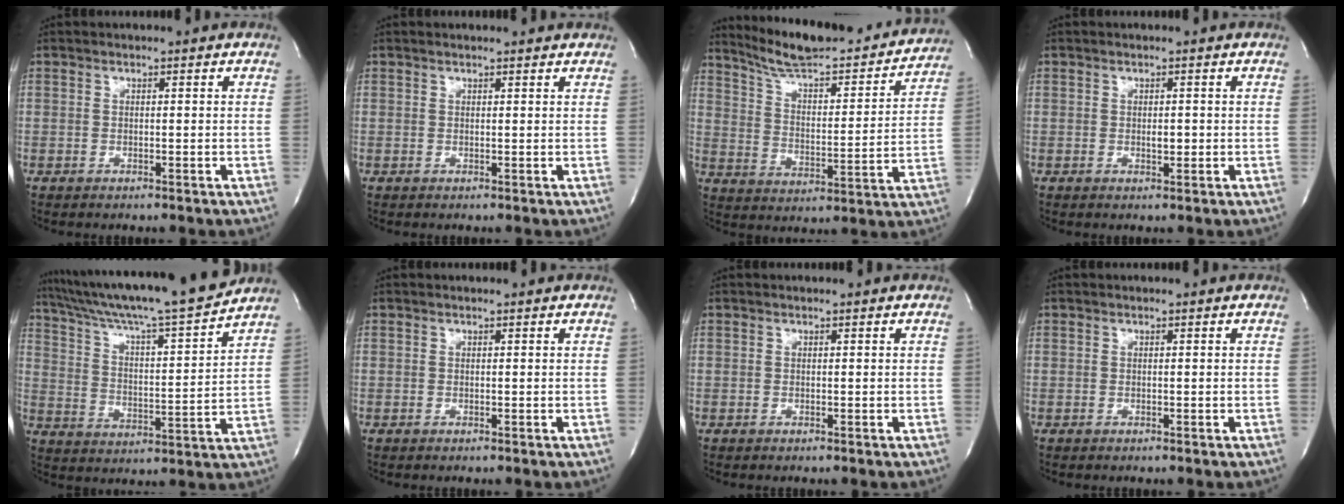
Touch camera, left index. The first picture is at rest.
{"total": 1.9, "force": [1.8, 0.2, 0.6], "torque": [-0.011, 0.010, 0.015]}
{"total": 21.5, "force": [19.2, 3.4, 9.1], "torque": [-0.133, -0.017, 0.268]}
{"total": 1.3, "force": [-0.9, 0.4, 0.8], "torque": [-0.013, -0.006, -0.012]}
{"total": 19.6, "force": [17.3, -0.9, 9.1], "torque": [-0.156, -0.024, 0.270]}
{"total": 0.0}
{"total": 0.0}
{"total": 0.0}